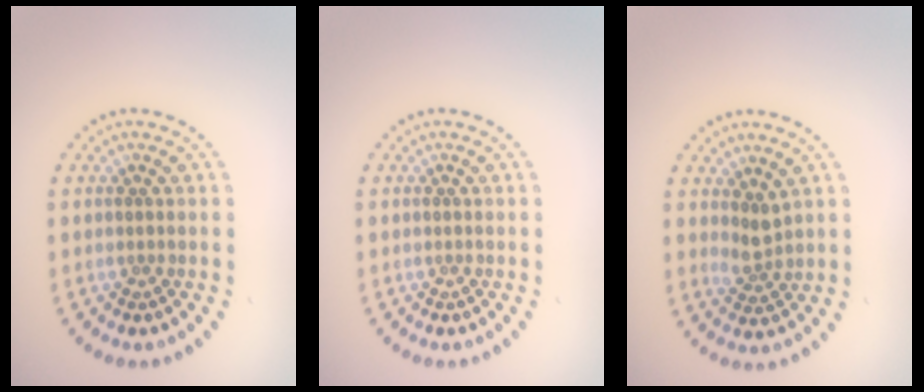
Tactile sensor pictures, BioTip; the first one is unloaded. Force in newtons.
{"total": 0.0}
{"total": 1.9, "press": 1.5, "slide": 1.3}